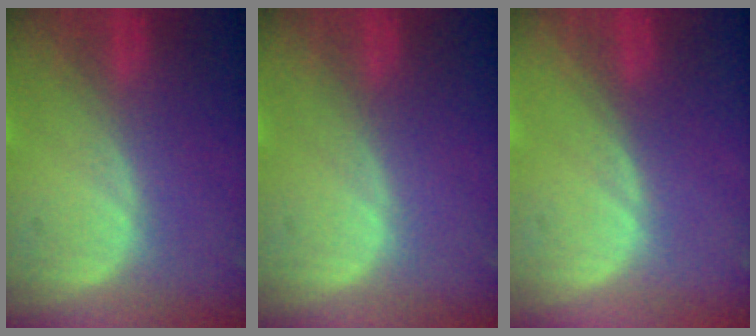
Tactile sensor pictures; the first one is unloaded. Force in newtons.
{"total": 0.0}
{"total": 0.0}